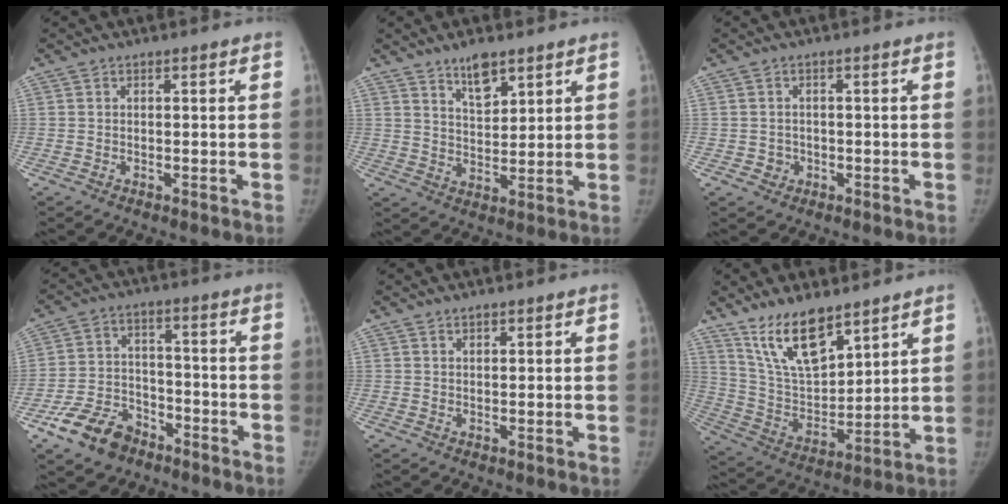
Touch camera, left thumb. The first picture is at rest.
{"total": 6.5, "force": [4.6, 2.6, 3.8], "torque": [-0.047, -0.035, 0.081]}
{"total": 2.0, "force": [-0.6, 1.9, 0.4], "torque": [0.003, 0.007, -0.008]}
{"total": 10.8, "force": [-7.0, 6.9, 4.5], "torque": [-0.068, 0.041, -0.125]}
{"total": 1.1, "force": [0.8, 0.4, 0.6], "torque": [-0.006, -0.005, 0.014]}
{"total": 14.3, "force": [10.1, 5.5, 8.5], "torque": [-0.125, -0.061, 0.205]}